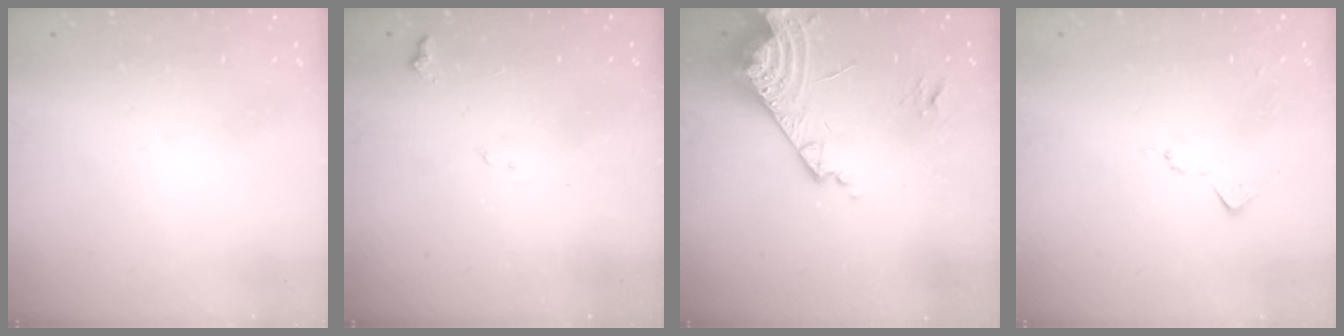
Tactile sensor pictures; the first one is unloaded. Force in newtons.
{"total": 6.1, "press": 6.0, "slide": 1.0}
{"total": 17.8, "press": 17.8, "slide": 1.4}
{"total": 6.2, "press": 6.2, "slide": 0.8}